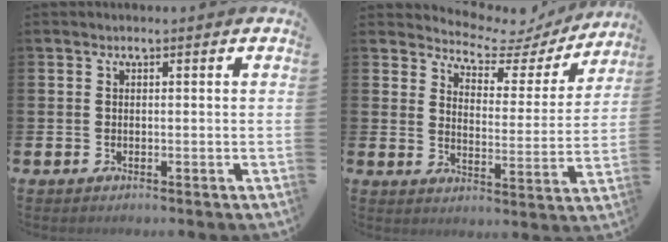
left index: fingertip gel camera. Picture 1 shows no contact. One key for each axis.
{"total": 4.9, "fx": 4.4, "fy": 1.8, "fz": 0.9, "tx": -0.044, "ty": -0.038, "tz": 0.068}